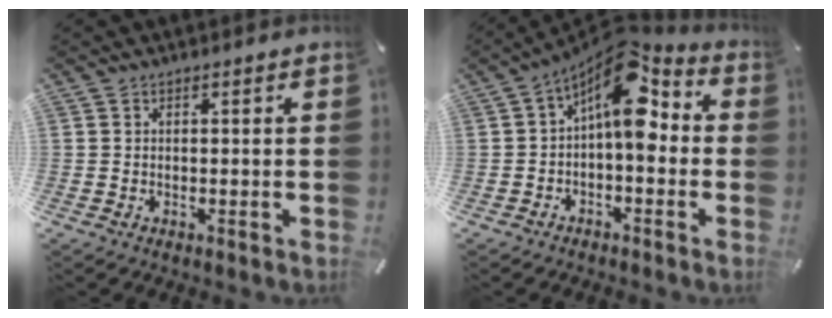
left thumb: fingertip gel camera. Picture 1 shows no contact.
{"total": 12.1, "force": [3.9, 5.9, 9.8], "torque": [-0.155, -0.040, 0.068]}